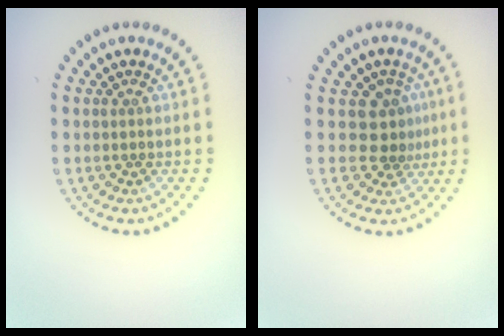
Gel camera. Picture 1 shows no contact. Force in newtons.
{"total": 2.7, "press": 2.1, "slide": 1.7}